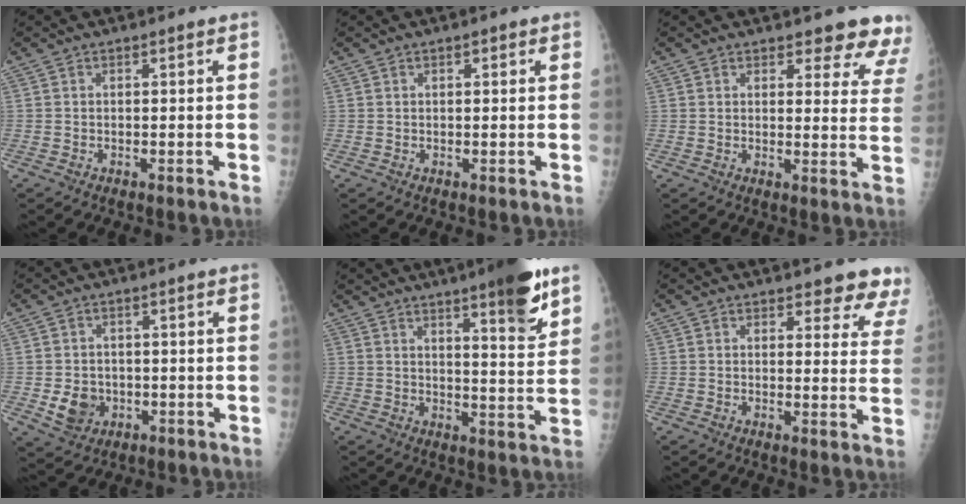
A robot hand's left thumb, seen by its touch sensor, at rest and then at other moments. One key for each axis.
{"total": 1.1, "fx": 0.5, "fy": 0.7, "fz": 0.7, "tx": -0.002, "ty": 0.000, "tz": 0.006}
{"total": 9.4, "fx": 8.6, "fy": 3.6, "fz": 1.7, "tx": 0.032, "ty": -0.055, "tz": 0.069}
{"total": 5.6, "fx": -1.3, "fy": 4.8, "fz": 2.6, "tx": -0.022, "ty": 0.005, "tz": -0.010}
{"total": 11.9, "fx": 7.4, "fy": 1.9, "fz": 9.1, "tx": -0.110, "ty": -0.043, "tz": 0.101}
{"total": 8.3, "fx": 7.5, "fy": 3.4, "fz": 1.4, "tx": 0.036, "ty": -0.044, "tz": 0.057}